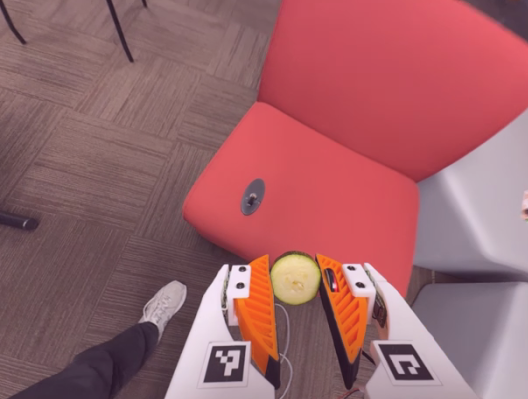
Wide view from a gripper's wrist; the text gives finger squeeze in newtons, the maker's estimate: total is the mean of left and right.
{"total": 7.9, "left": 7.7, "right": 8.1}